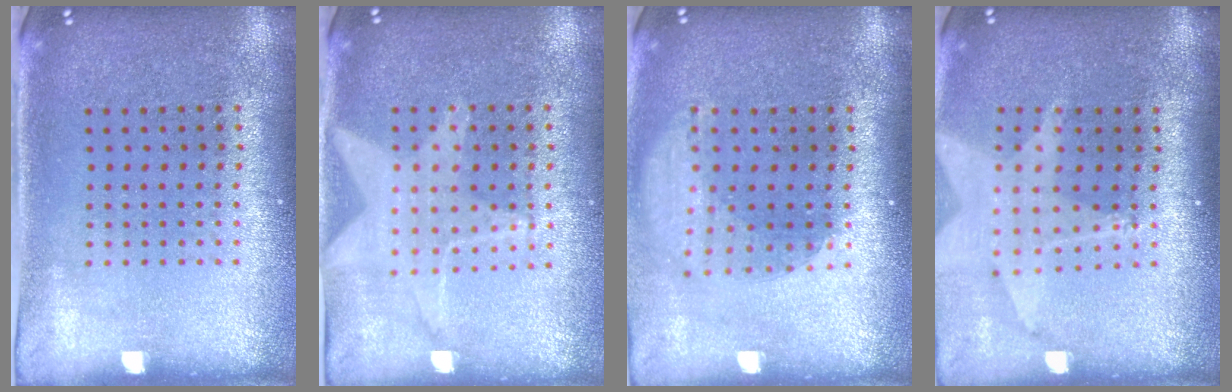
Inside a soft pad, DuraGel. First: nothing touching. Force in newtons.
{"total": 1.1, "press": 1.1, "slide": 0.1}
{"total": 1.9, "press": 1.4, "slide": 1.2}
{"total": 2.0, "press": 1.5, "slide": 1.2}